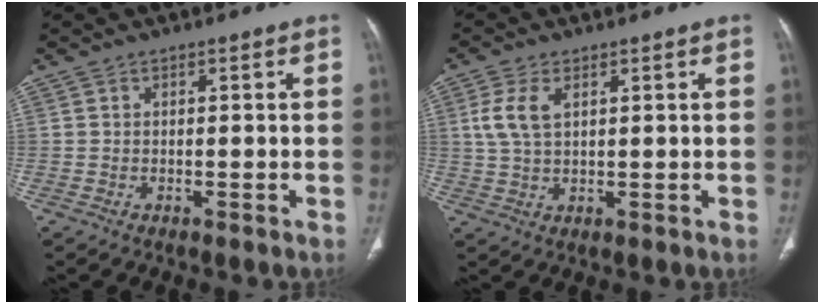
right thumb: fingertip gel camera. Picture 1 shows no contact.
{"total": 5.6, "force": [1.8, 2.9, 4.4], "torque": [-0.104, 0.003, 0.040]}